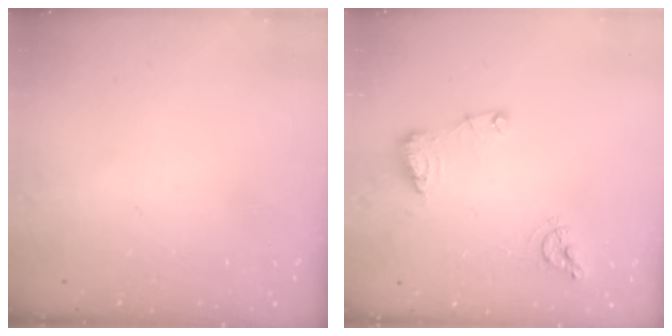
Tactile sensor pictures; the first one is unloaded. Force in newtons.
{"total": 10.5, "press": 10.4, "slide": 1.1}